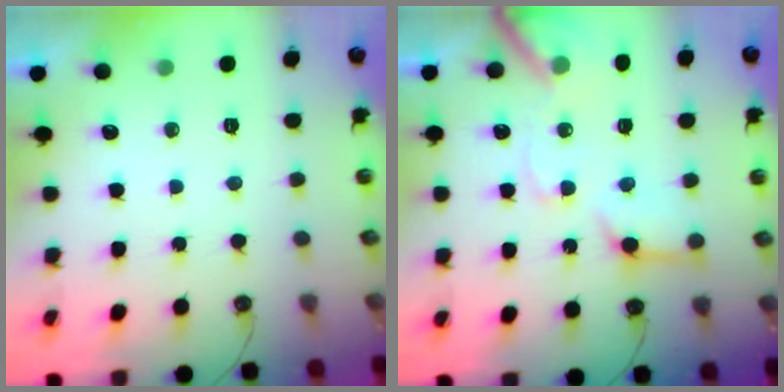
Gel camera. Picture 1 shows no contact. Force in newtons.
{"total": 14.7, "press": 14.6, "slide": 1.8}